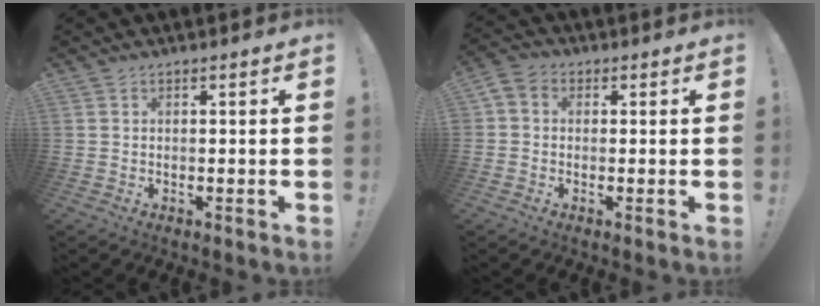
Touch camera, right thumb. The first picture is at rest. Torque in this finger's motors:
{"motor_torque": [0.29, 0.26, 0.38, -0.17, 0.00]}